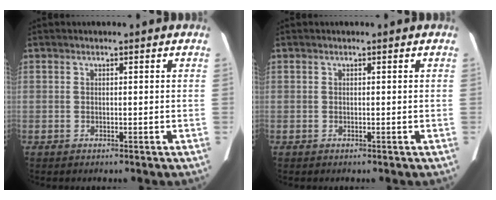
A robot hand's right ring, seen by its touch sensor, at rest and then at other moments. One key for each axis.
{"total": 0.0}